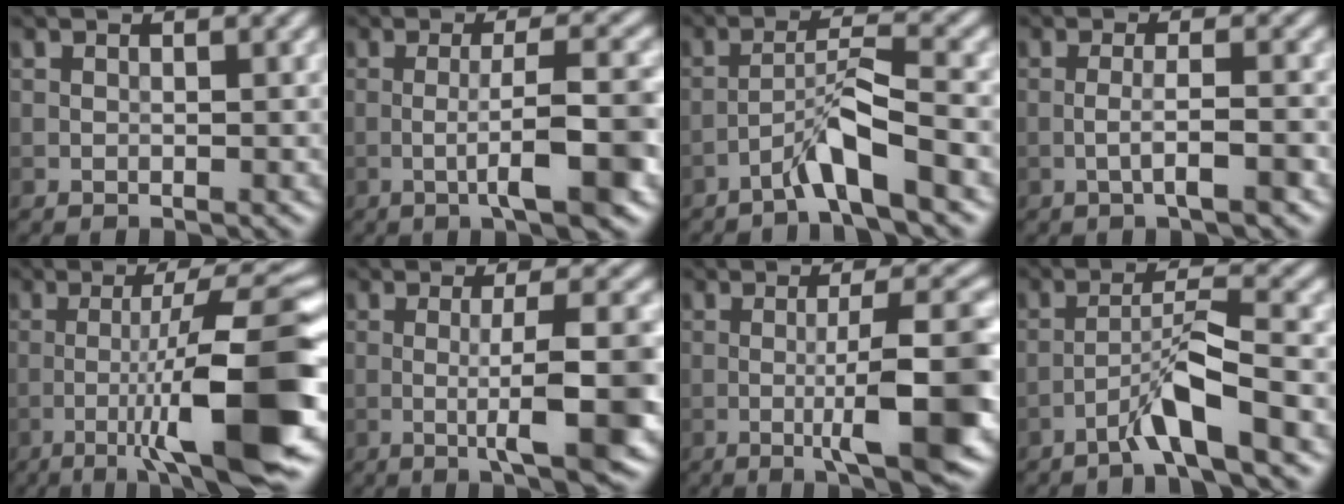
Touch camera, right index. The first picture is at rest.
{"total": 6.2, "force": [-1.7, 0.7, 5.9], "torque": [-0.093, 0.008, -0.031]}
{"total": 3.8, "force": [-2.5, 0.0, 2.8], "torque": [-0.053, 0.019, -0.053]}
{"total": 2.7, "force": [-1.0, 0.3, 2.5], "torque": [-0.042, 0.008, -0.022]}
{"total": 11.9, "force": [-3.4, 1.6, 11.3], "torque": [-0.166, 0.018, -0.051]}
{"total": 7.1, "force": [-1.3, 1.1, 6.9], "torque": [-0.098, 0.002, -0.021]}
{"total": 8.8, "force": [-1.7, 1.5, 8.5], "torque": [-0.115, 0.007, -0.032]}
{"total": 4.1, "force": [-2.6, -0.1, 3.2], "torque": [-0.060, 0.019, -0.055]}